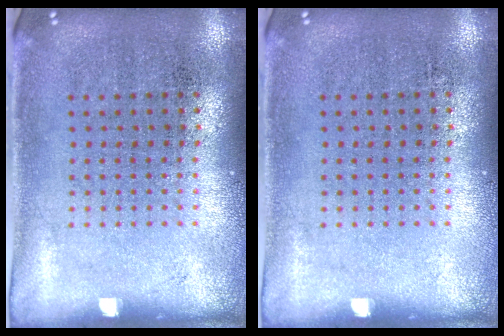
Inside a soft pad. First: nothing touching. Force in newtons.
{"total": 0.0}